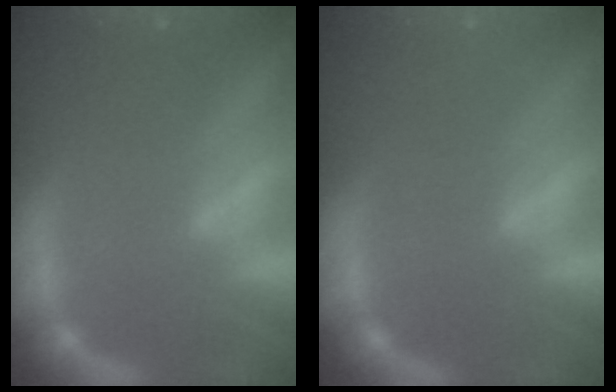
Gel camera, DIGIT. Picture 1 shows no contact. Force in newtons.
{"total": 0.9}